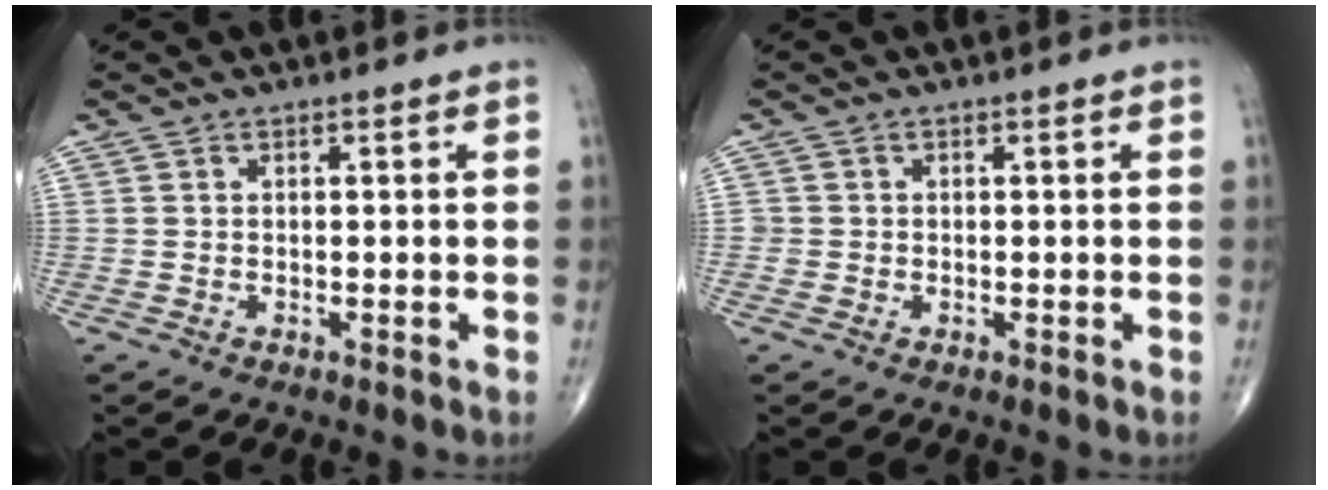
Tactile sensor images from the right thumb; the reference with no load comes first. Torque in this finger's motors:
{"motor_torque": [0.20, 0.12, 0.11, 0.04, 0.00]}